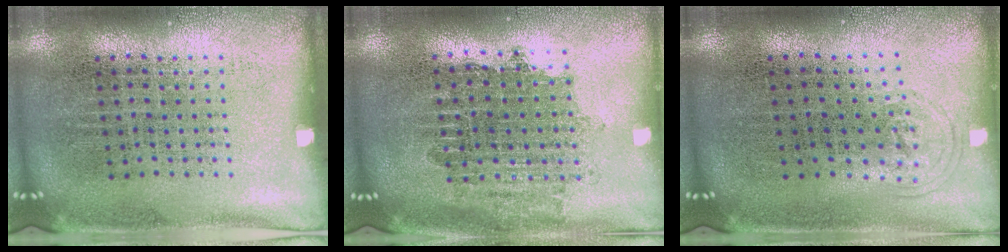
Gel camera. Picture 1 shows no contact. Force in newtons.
{"total": 1.8, "press": 1.4, "slide": 1.1}
{"total": 0.8, "press": 0.6, "slide": 0.5}